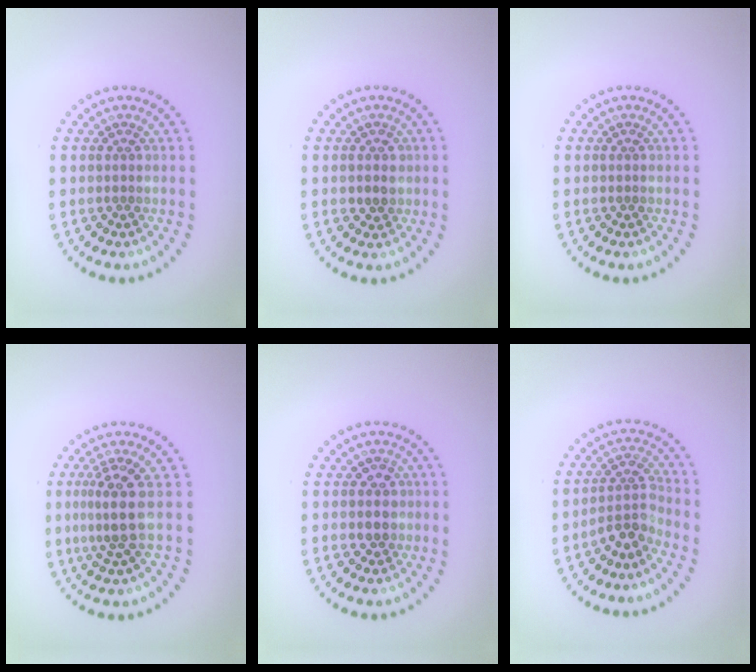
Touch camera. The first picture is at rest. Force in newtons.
{"total": 1.3, "press": 1.2, "slide": 0.5}
{"total": 0.0}
{"total": 3.3, "press": 2.7, "slide": 1.9}
{"total": 1.9, "press": 1.8, "slide": 0.8}
{"total": 3.1, "press": 2.2, "slide": 2.1}